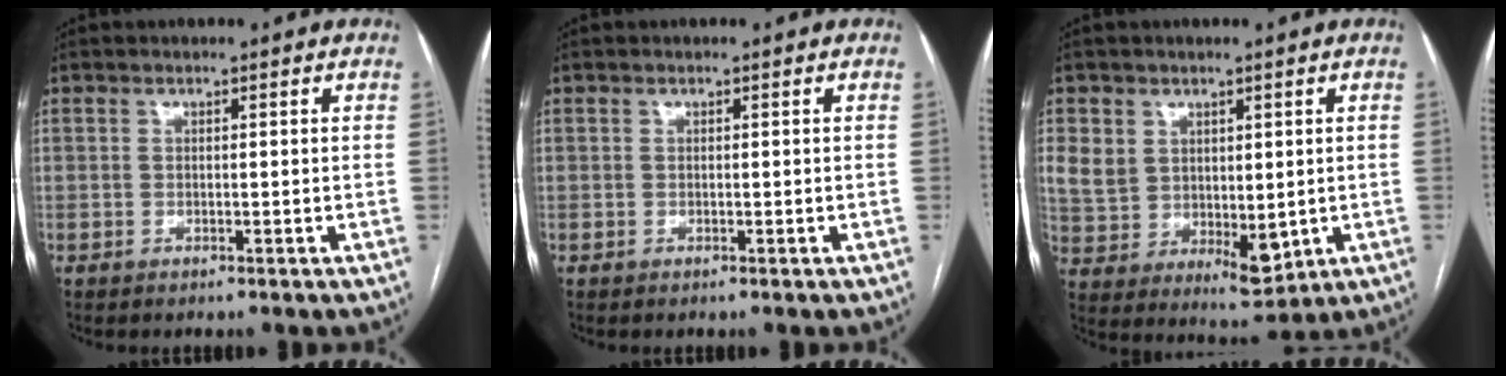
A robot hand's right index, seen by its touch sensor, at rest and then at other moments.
{"total": 0.0}
{"total": 9.8, "force": [2.0, 7.4, 6.2], "torque": [-0.116, 0.000, 0.063]}